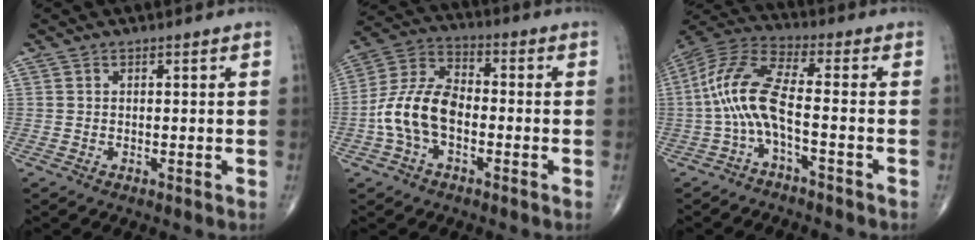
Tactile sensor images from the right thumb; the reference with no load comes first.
{"total": 11.9, "force": [-2.8, 7.1, 9.1], "torque": [-0.181, 0.041, -0.061]}
{"total": 11.1, "force": [-2.6, 3.0, 10.3], "torque": [-0.240, 0.050, -0.057]}